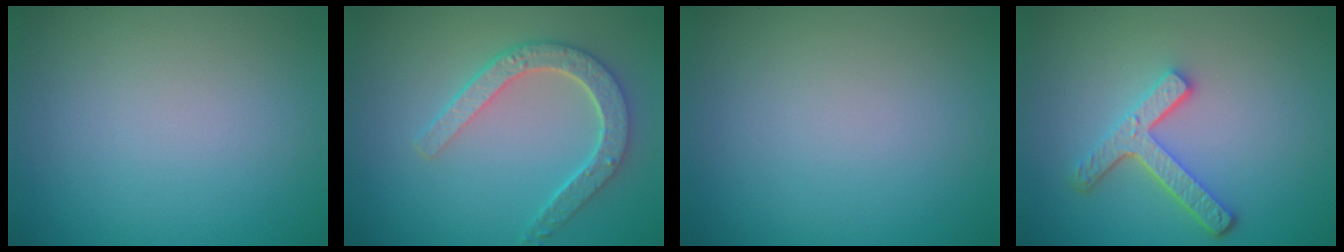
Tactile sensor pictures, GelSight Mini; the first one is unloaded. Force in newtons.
{"total": 4.6, "press": 3.8, "slide": 2.7}
{"total": 0.0}
{"total": 4.1, "press": 3.2, "slide": 2.5}